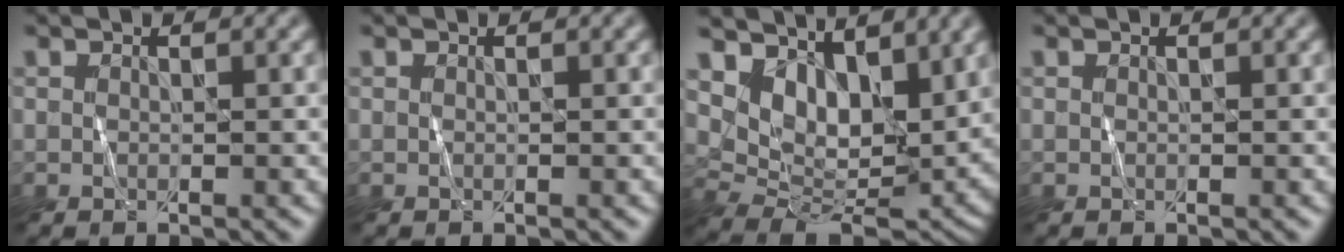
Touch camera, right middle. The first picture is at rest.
{"total": 0.0}
{"total": 6.9, "force": [4.1, 3.8, 3.9], "torque": [-0.069, -0.014, 0.077]}
{"total": 0.0}